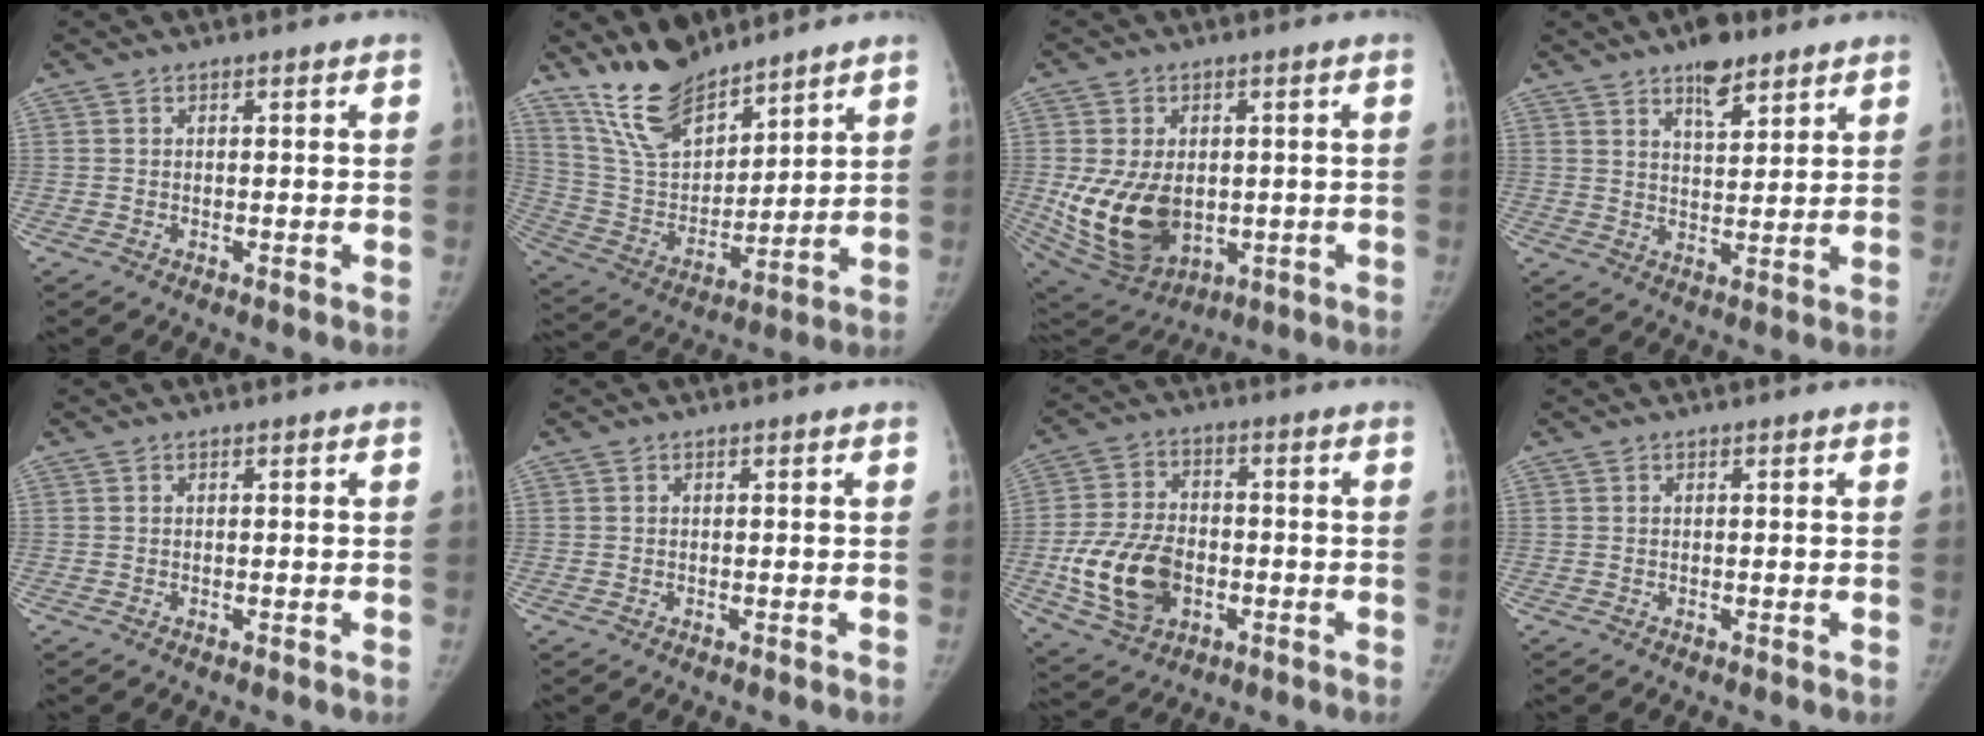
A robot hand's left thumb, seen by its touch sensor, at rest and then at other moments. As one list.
[{"total": 14.2, "force": [11.9, 5.4, 5.6], "torque": [-0.075, -0.068, 0.238]}, {"total": 15.2, "force": [-1.4, 10.5, 10.9], "torque": [-0.181, -0.011, 0.009]}, {"total": 7.5, "force": [5.2, 3.2, 4.5], "torque": [-0.047, -0.031, 0.080]}, {"total": 0.0}, {"total": 0.0}, {"total": 13.9, "force": [-3.5, 9.5, 9.5], "torque": [-0.164, 0.011, -0.057]}, {"total": 0.0}]